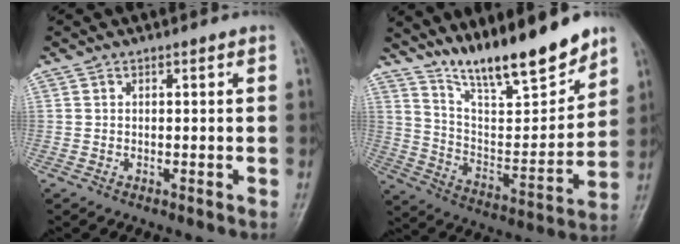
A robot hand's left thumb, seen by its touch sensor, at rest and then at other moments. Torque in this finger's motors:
{"motor_torque": [0.67, 0.15, 1.45, -1.31, 0.27]}